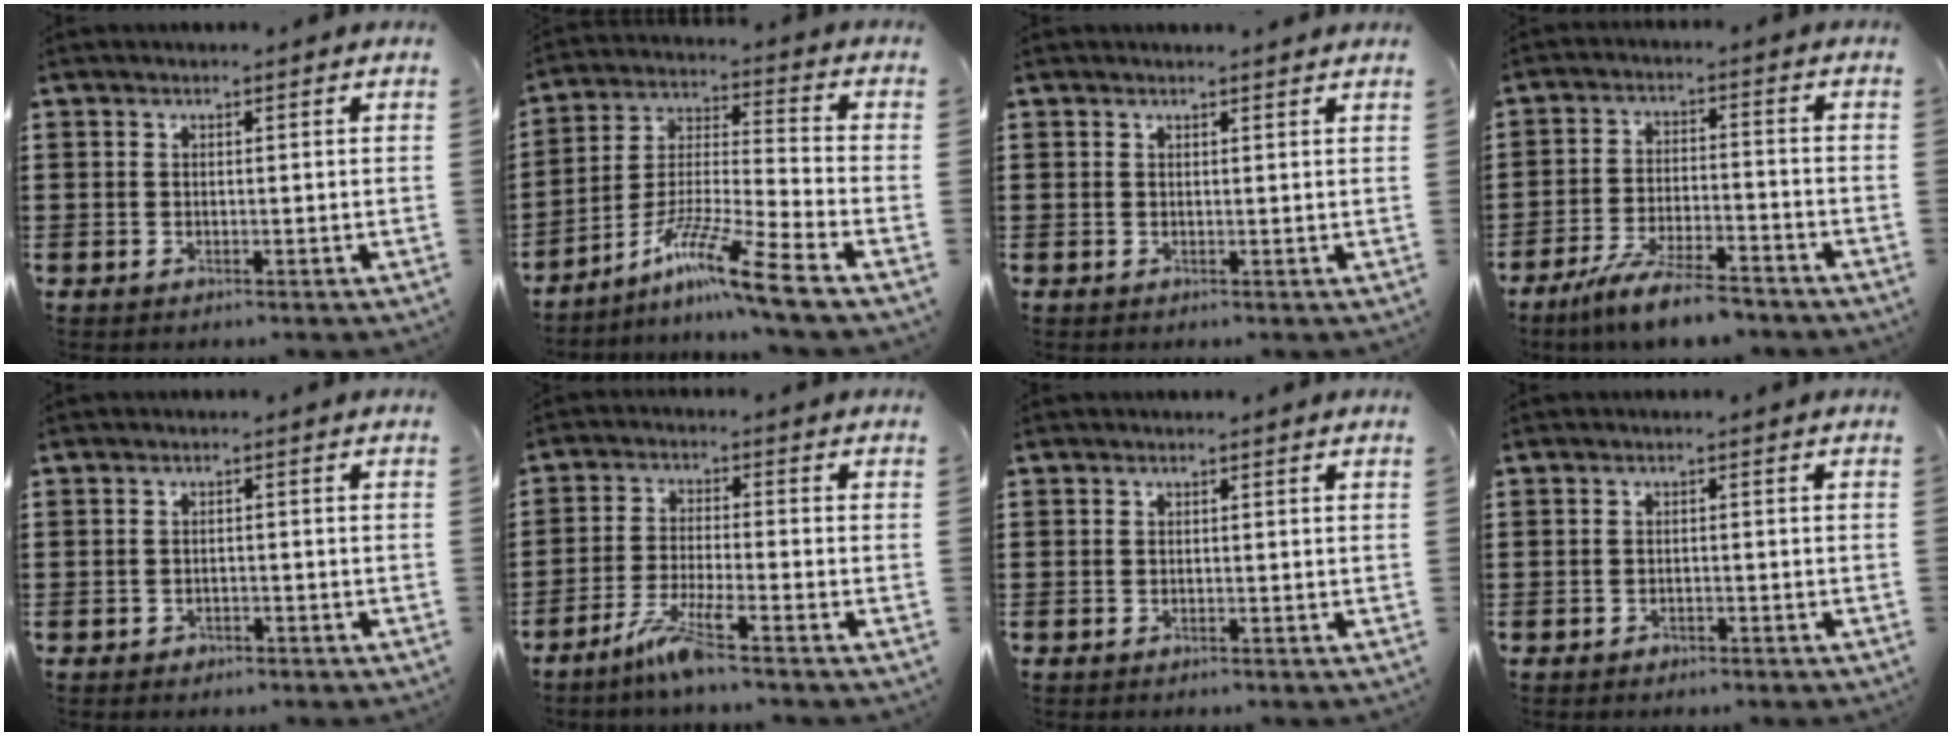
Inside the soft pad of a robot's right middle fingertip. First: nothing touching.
{"total": 11.0, "force": [-8.1, -0.3, 7.5], "torque": [-0.149, -0.009, -0.165]}
{"total": 0.7, "force": [0.6, -0.1, 0.2], "torque": [0.004, -0.004, 0.011]}
{"total": 7.7, "force": [-6.6, 0.6, 3.9], "torque": [-0.083, -0.004, -0.127]}
{"total": 1.2, "force": [-1.1, 0.6, 0.2], "torque": [-0.008, -0.001, -0.024]}
{"total": 5.8, "force": [-4.3, 0.0, 3.8], "torque": [-0.081, -0.012, -0.081]}
{"total": 0.0}
{"total": 1.2, "force": [-1.1, 0.5, 0.2], "torque": [-0.007, -0.001, -0.024]}